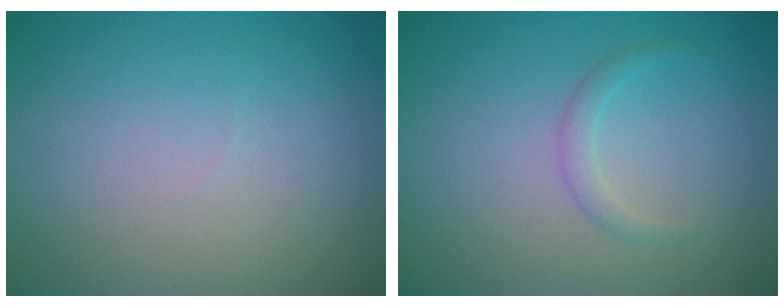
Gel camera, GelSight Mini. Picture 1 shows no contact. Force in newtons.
{"total": 1.2, "press": 1.2, "slide": 0.0}